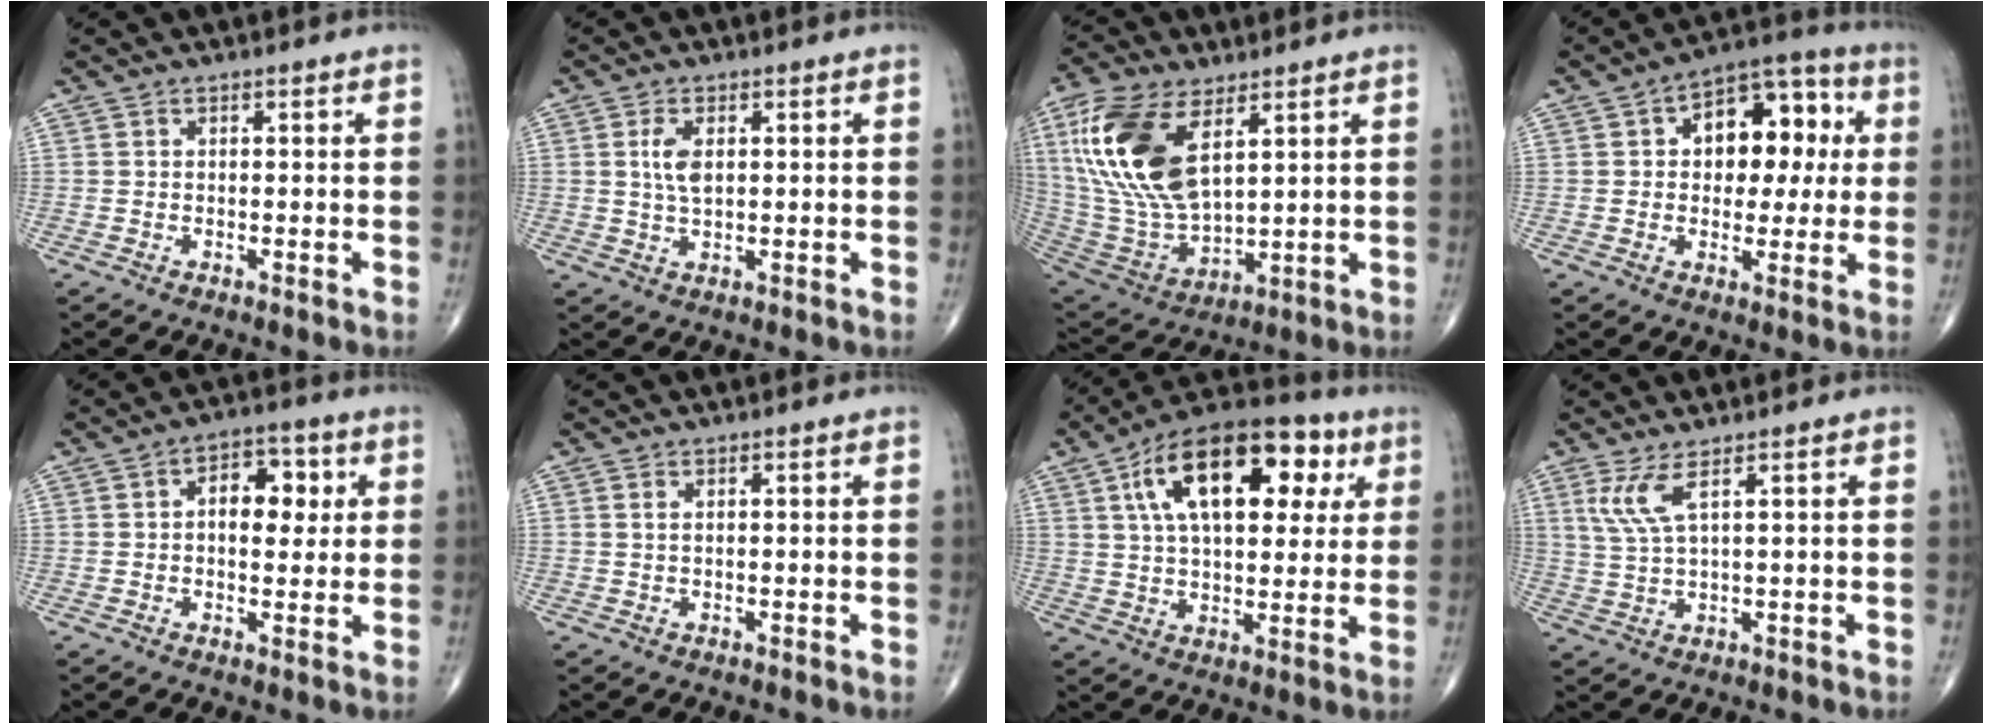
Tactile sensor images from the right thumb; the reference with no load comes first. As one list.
[{"total": 4.1, "force": [1.0, 2.0, 3.5], "torque": [-0.069, -0.004, 0.020]}, {"total": 20.6, "force": [7.7, 10.2, 16.2], "torque": [-0.332, -0.029, 0.153]}, {"total": 14.0, "force": [2.6, 8.8, 10.6], "torque": [-0.093, 0.023, 0.029]}, {"total": 8.2, "force": [1.7, 5.1, 6.3], "torque": [-0.053, 0.006, 0.020]}, {"total": 0.8, "force": [0.4, 0.3, 0.6], "torque": [-0.013, 0.006, 0.009]}, {"total": 21.7, "force": [7.5, 11.2, 17.0], "torque": [-0.241, 0.008, 0.112]}, {"total": 4.9, "force": [2.4, 0.8, 4.2], "torque": [-0.105, -0.013, 0.062]}]